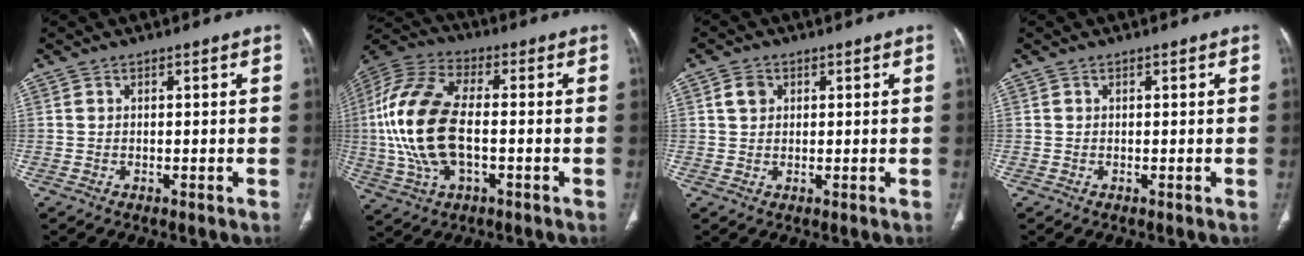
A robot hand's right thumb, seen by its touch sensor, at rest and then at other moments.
{"total": 19.5, "force": [-1.3, 10.0, 16.7], "torque": [-0.371, 0.015, -0.023]}
{"total": 2.8, "force": [1.0, 2.3, 1.4], "torque": [-0.018, 0.001, 0.019]}
{"total": 0.0}